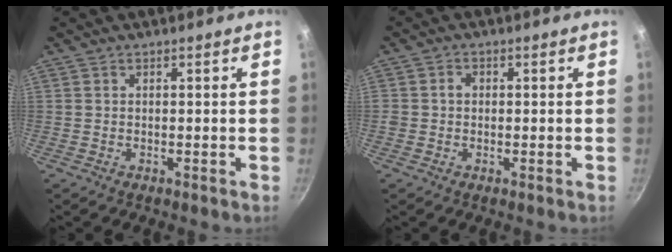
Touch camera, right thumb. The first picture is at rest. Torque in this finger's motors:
{"motor_torque": [0.17, 0.11, 0.48, 0.04, -0.03]}